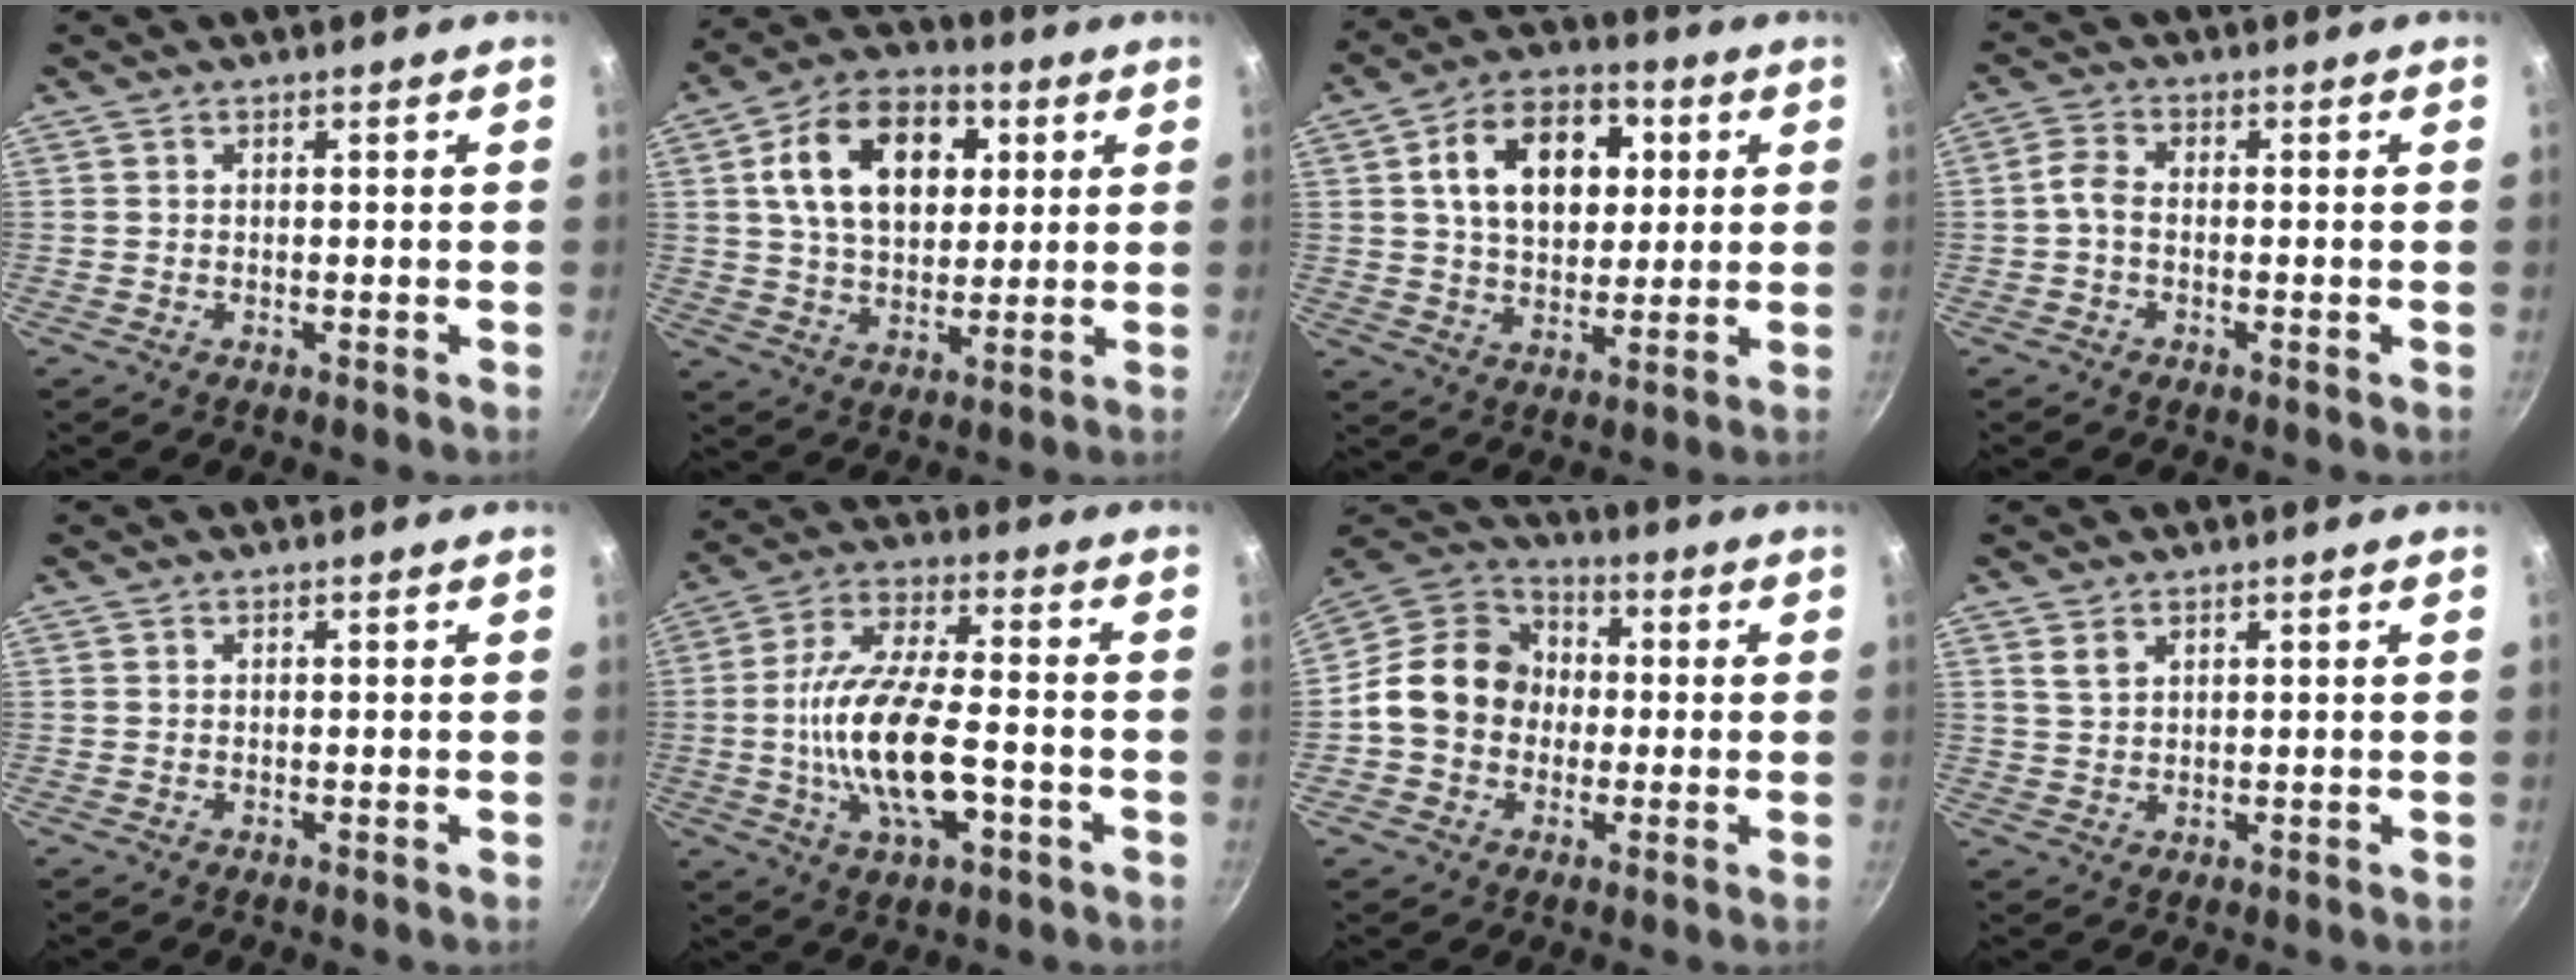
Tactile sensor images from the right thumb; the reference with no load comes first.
{"total": 17.1, "force": [4.6, 11.5, 11.9], "torque": [-0.162, 0.006, 0.068]}
{"total": 16.1, "force": [3.9, 11.0, 11.1], "torque": [-0.137, 0.008, 0.055]}
{"total": 3.0, "force": [-0.8, 1.8, 2.3], "torque": [-0.055, 0.014, -0.025]}
{"total": 0.0}
{"total": 16.7, "force": [-3.8, 6.9, 14.7], "torque": [-0.271, 0.025, -0.076]}
{"total": 14.3, "force": [-0.8, 12.1, 7.5], "torque": [-0.092, 0.036, -0.034]}
{"total": 2.7, "force": [1.6, 1.5, 1.5], "torque": [-0.025, -0.004, 0.034]}